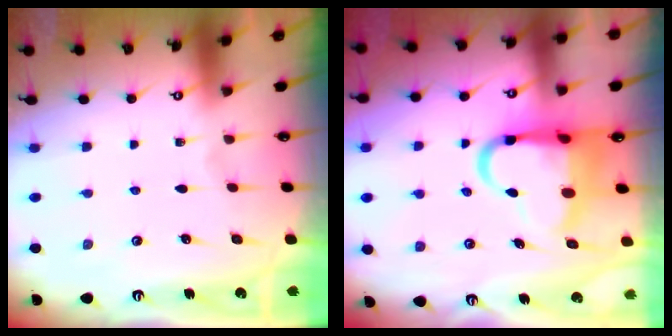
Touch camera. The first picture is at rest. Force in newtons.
{"total": 11.6, "press": 11.1, "slide": 3.0}